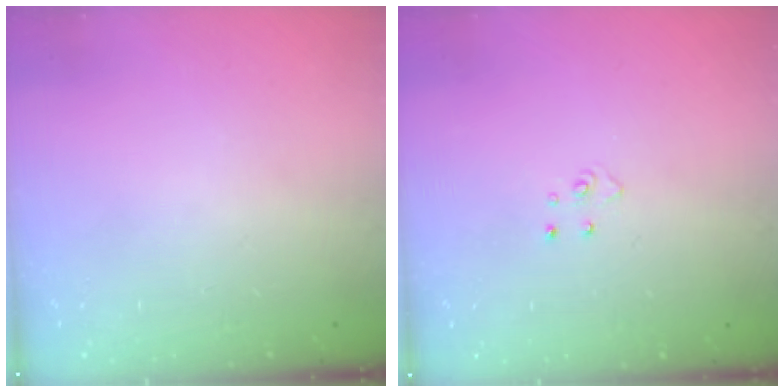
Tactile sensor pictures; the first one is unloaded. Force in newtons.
{"total": 3.7, "press": 3.7, "slide": 0.3}